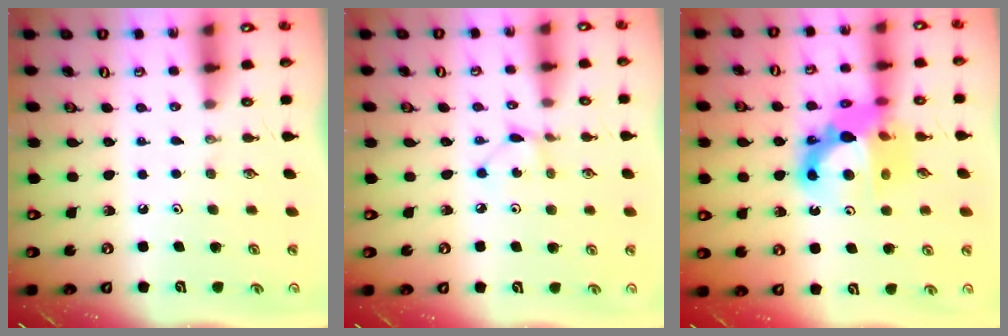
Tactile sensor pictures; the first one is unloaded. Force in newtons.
{"total": 1.9, "press": 1.9, "slide": 0.1}
{"total": 13.8, "press": 13.6, "slide": 2.4}